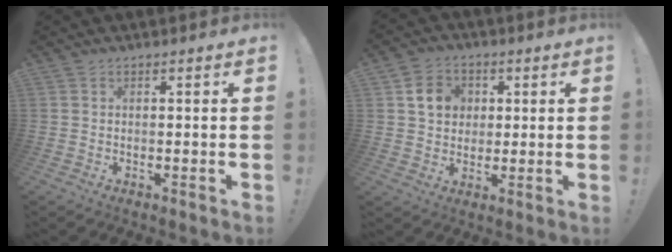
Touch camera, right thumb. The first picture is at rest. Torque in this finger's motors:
{"motor_torque": [0.14, 0.14, 0.11, 0.14, 0.02]}